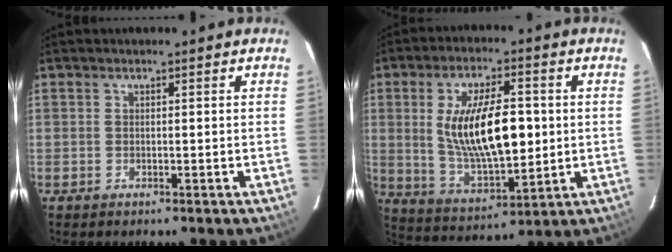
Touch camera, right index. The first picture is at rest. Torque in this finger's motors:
{"motor_torque": [0.75, 0.11, 1.06, 0.21]}